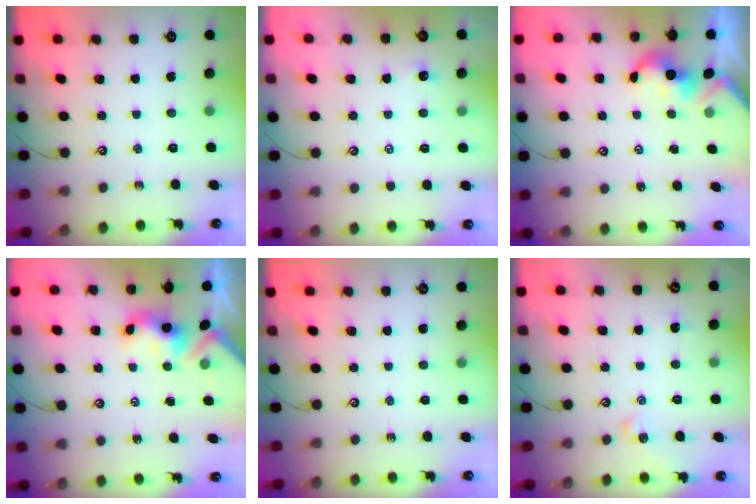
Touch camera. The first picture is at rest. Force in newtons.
{"total": 1.4, "press": 1.3, "slide": 0.3}
{"total": 1.9, "press": 1.9, "slide": 0.2}
{"total": 3.6, "press": 3.6, "slide": 0.1}
{"total": 0.0}
{"total": 3.3, "press": 3.2, "slide": 0.8}